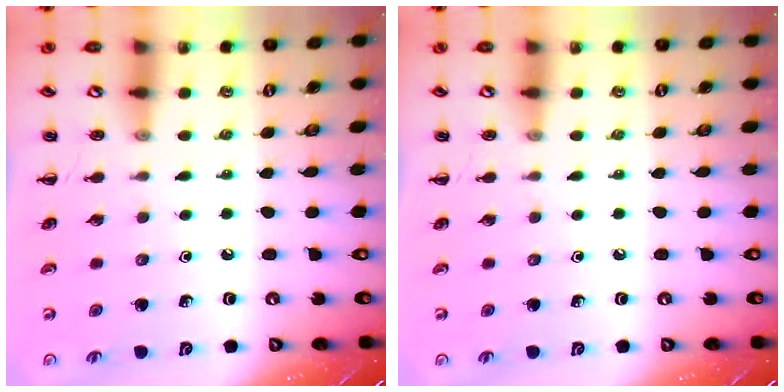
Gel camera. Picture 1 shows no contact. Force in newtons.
{"total": 0.0}